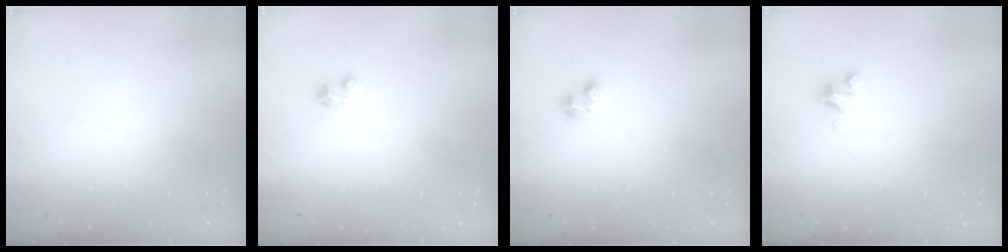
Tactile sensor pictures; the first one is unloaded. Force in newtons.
{"total": 2.1, "press": 2.1, "slide": 0.1}
{"total": 3.2, "press": 3.2, "slide": 0.4}
{"total": 2.5, "press": 2.5, "slide": 0.2}